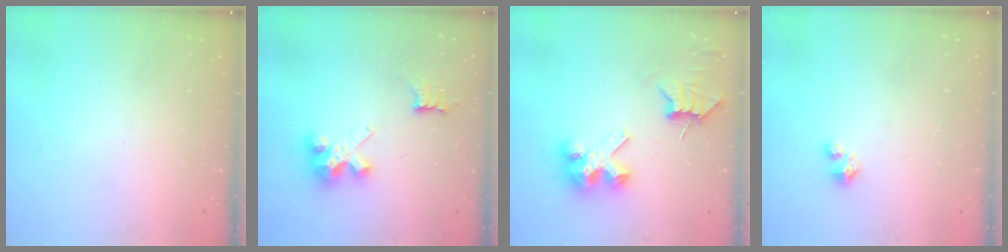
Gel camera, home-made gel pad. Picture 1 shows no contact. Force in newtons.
{"total": 6.6, "press": 6.6, "slide": 0.1}
{"total": 7.2, "press": 7.2, "slide": 0.6}
{"total": 1.4, "press": 1.4, "slide": 0.2}